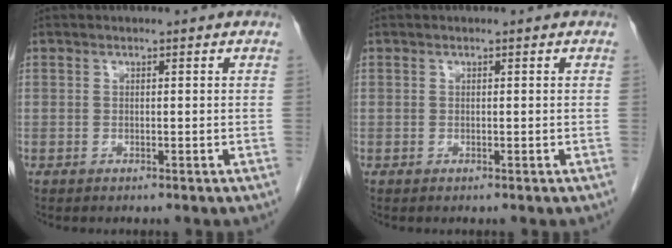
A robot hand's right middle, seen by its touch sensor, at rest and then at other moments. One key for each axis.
{"total": 0.0}